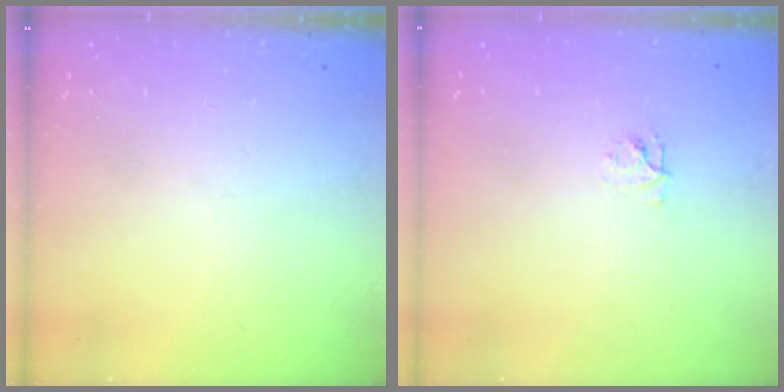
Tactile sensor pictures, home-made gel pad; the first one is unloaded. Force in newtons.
{"total": 4.4, "press": 4.3, "slide": 0.5}